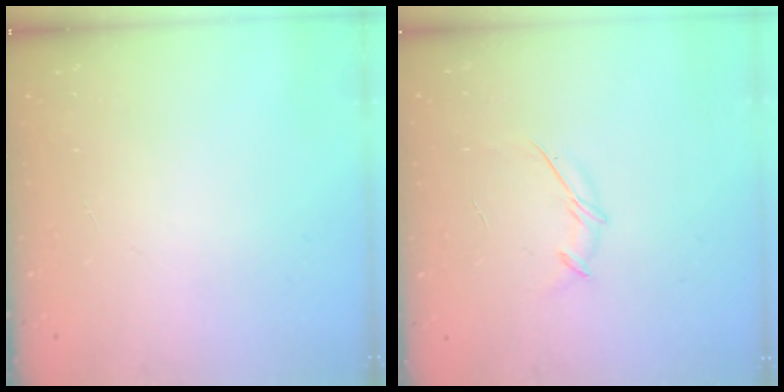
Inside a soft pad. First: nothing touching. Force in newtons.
{"total": 3.8, "press": 3.7, "slide": 0.7}